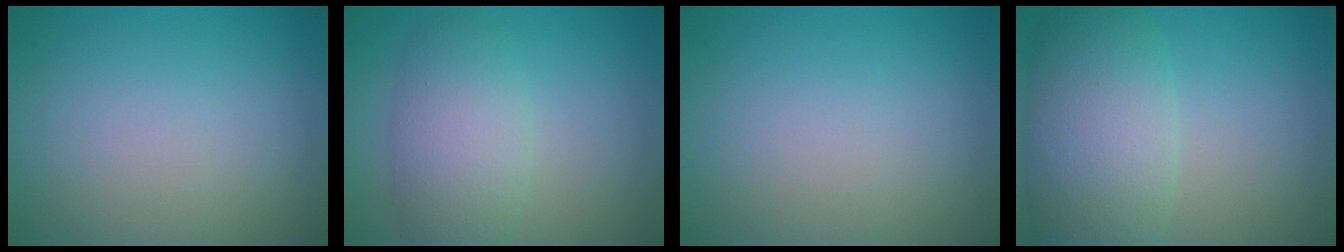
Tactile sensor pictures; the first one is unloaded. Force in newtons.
{"total": 5.0, "press": 5.0, "slide": 0.3}
{"total": 0.0}
{"total": 7.7, "press": 7.7, "slide": 0.2}